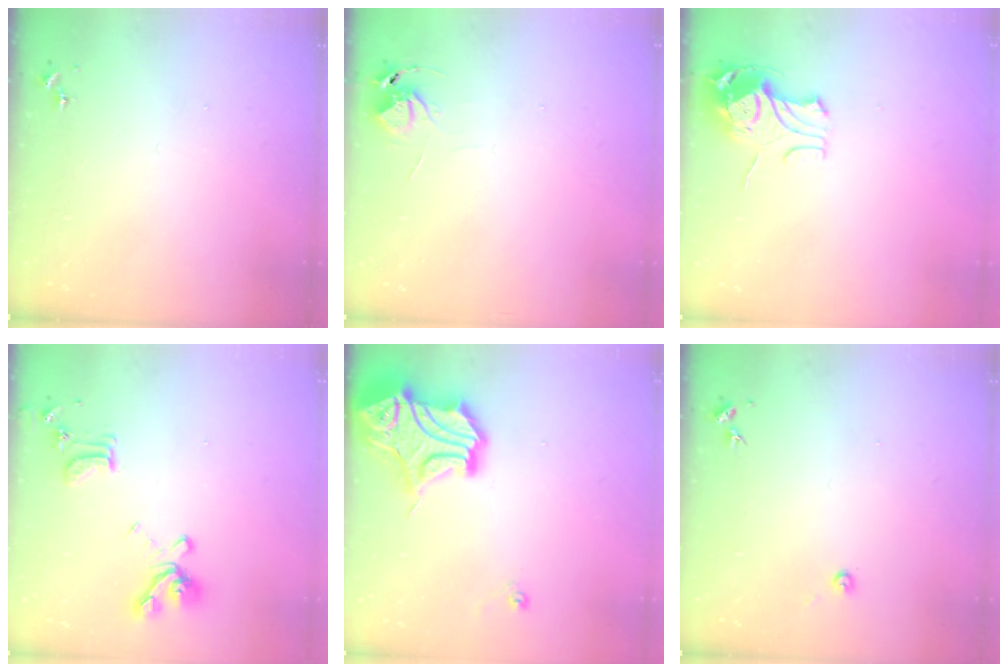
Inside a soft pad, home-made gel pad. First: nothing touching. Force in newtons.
{"total": 5.7, "press": 5.7, "slide": 0.3}
{"total": 10.8, "press": 10.8, "slide": 1.2}
{"total": 15.5, "press": 15.4, "slide": 1.5}
{"total": 17.4, "press": 17.2, "slide": 2.4}
{"total": 2.7, "press": 2.7, "slide": 0.2}